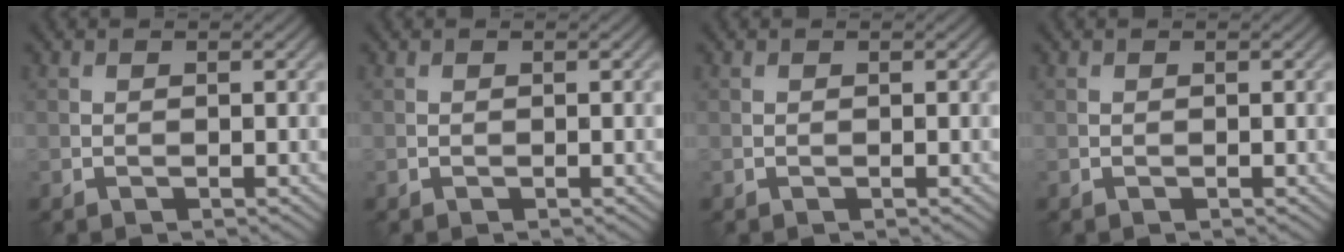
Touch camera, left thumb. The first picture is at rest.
{"total": 0.0}
{"total": 0.0}
{"total": 0.0}